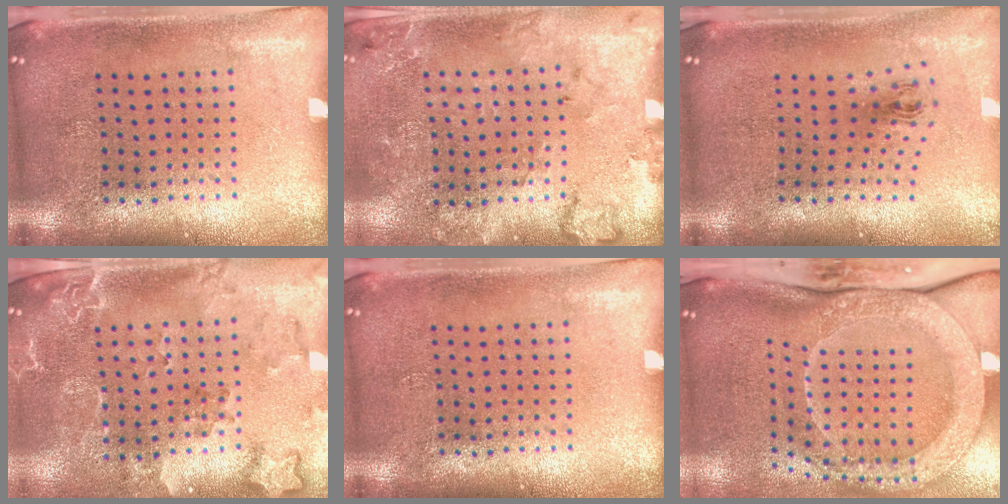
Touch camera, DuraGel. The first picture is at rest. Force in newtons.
{"total": 1.8, "press": 1.7, "slide": 0.4}
{"total": 1.0, "press": 0.5, "slide": 0.9}
{"total": 2.2, "press": 1.9, "slide": 1.1}
{"total": 0.0}
{"total": 3.0, "press": 2.3, "slide": 1.9}